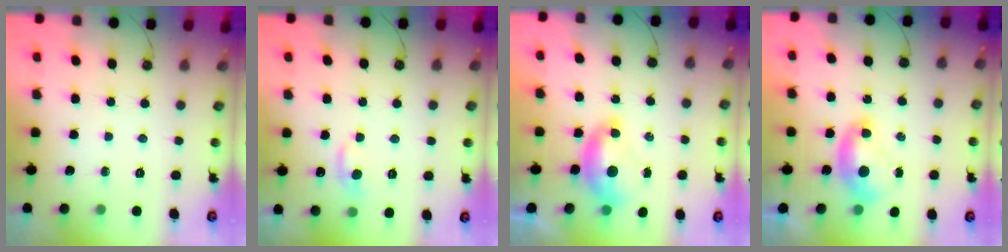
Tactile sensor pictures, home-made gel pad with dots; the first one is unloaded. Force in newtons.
{"total": 0.8, "press": 0.5, "slide": 0.6}
{"total": 1.5, "press": 1.4, "slide": 0.6}
{"total": 1.2, "press": 1.2, "slide": 0.3}